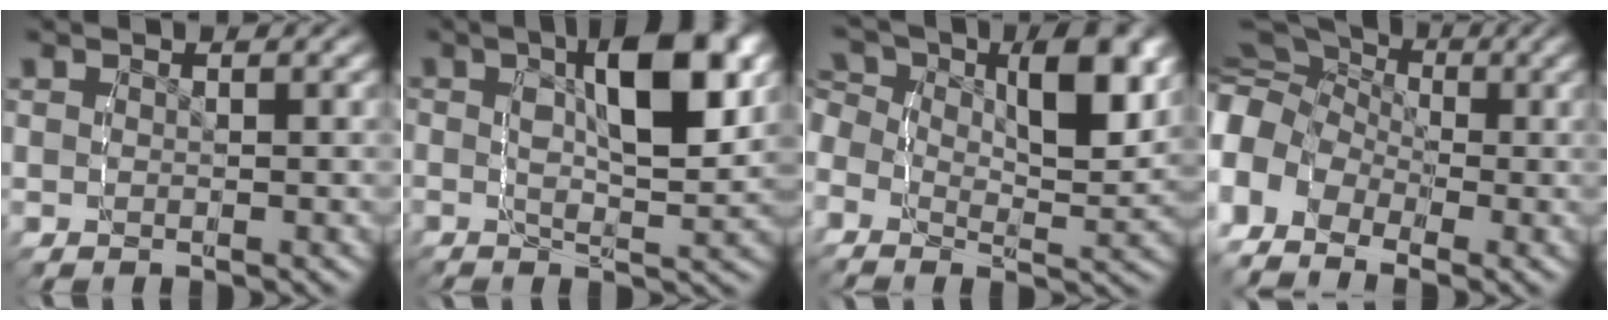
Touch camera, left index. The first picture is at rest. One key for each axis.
{"total": 7.6, "fx": 1.3, "fy": 2.5, "fz": 7.1, "tx": -0.114, "ty": 0.008, "tz": 0.013}
{"total": 7.2, "fx": 1.3, "fy": 4.8, "fz": 5.2, "tx": -0.099, "ty": -0.011, "tz": 0.009}
{"total": 10.3, "fx": 0.0, "fy": 8.9, "fz": 5.1, "tx": -0.110, "ty": -0.012, "tz": -0.016}